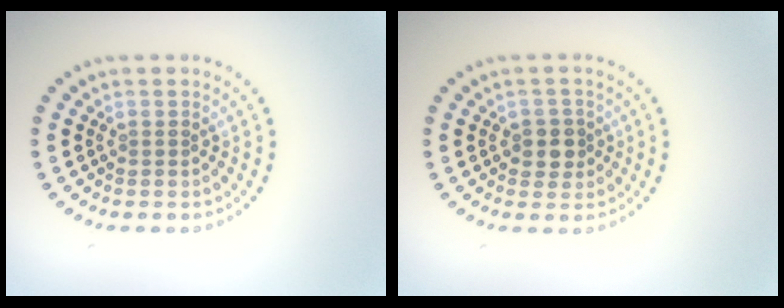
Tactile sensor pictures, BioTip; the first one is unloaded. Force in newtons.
{"total": 2.1, "press": 2.0, "slide": 0.6}